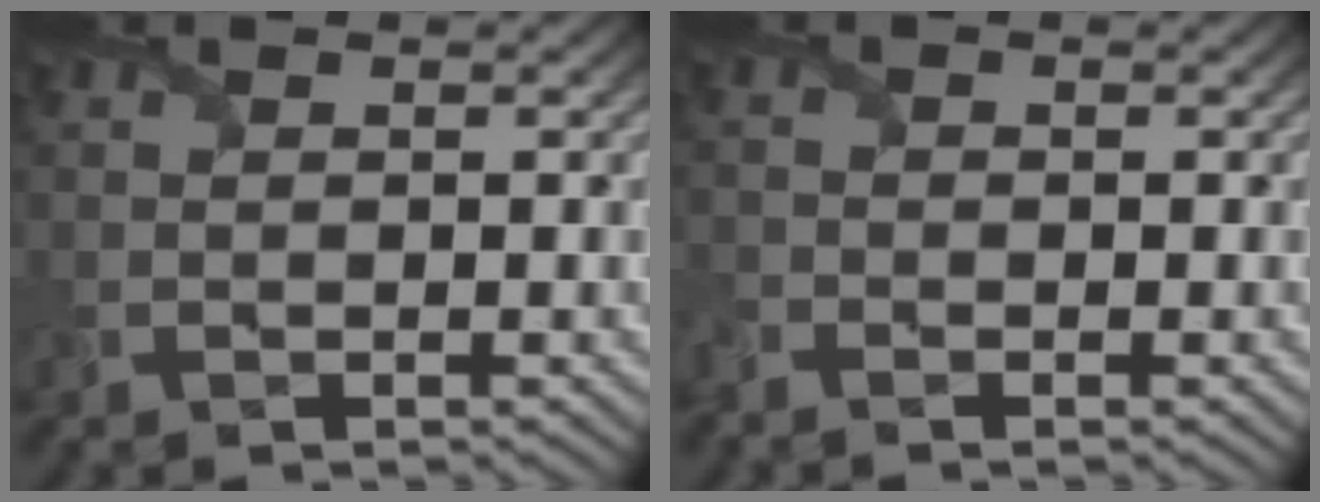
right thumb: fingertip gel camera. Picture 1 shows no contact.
{"total": 1.7, "force": [-1.6, 0.5, 0.5], "torque": [-0.019, -0.013, -0.043]}